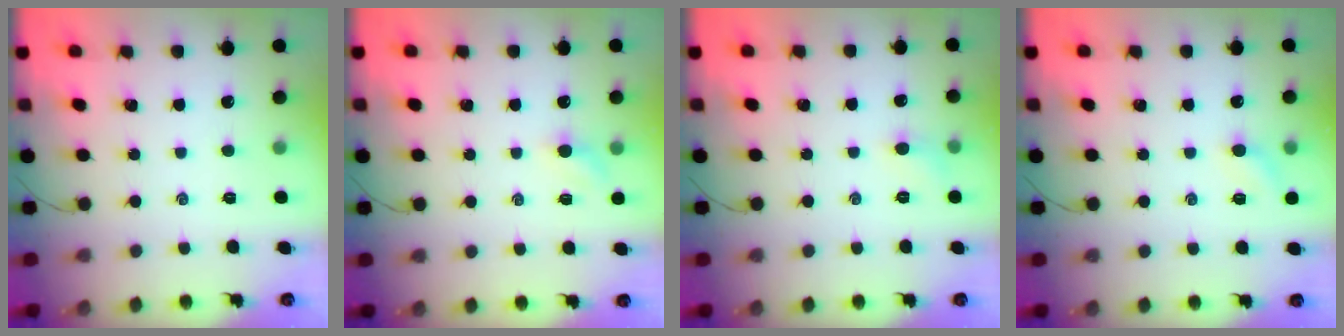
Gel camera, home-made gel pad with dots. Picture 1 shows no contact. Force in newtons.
{"total": 2.9, "press": 2.7, "slide": 0.9}
{"total": 4.5, "press": 4.2, "slide": 1.5}
{"total": 5.7, "press": 5.3, "slide": 2.0}